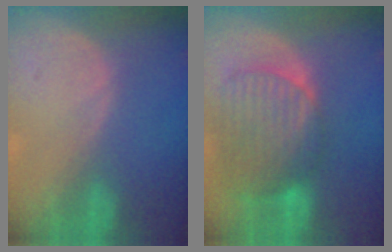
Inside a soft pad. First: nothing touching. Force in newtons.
{"total": 10.4, "press": 8.9, "slide": 5.5}